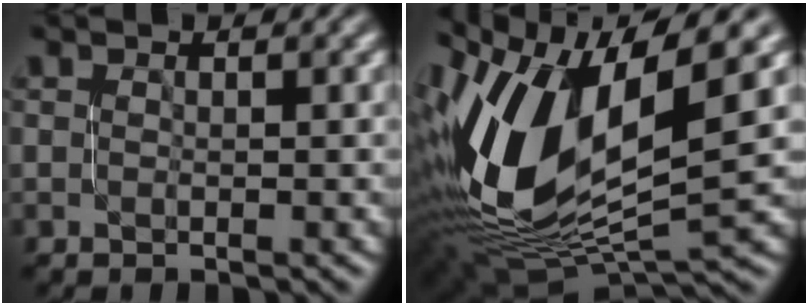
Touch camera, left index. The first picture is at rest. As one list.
[{"total": 13.7, "force": [2.3, 7.0, 11.5], "torque": [-0.242, 0.000, 0.035]}]